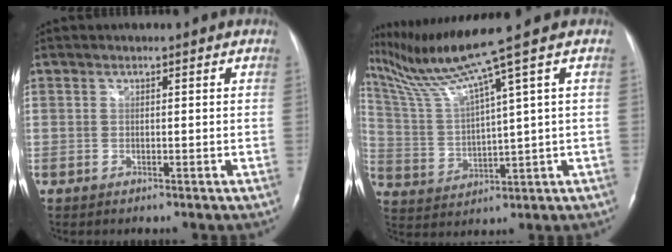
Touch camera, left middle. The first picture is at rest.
{"total": 10.8, "force": [8.1, -3.2, 6.3], "torque": [-0.130, -0.003, 0.162]}